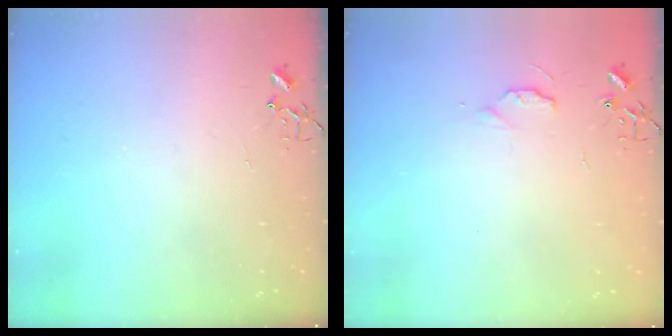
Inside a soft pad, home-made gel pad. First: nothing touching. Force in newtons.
{"total": 3.8, "press": 3.7, "slide": 0.5}